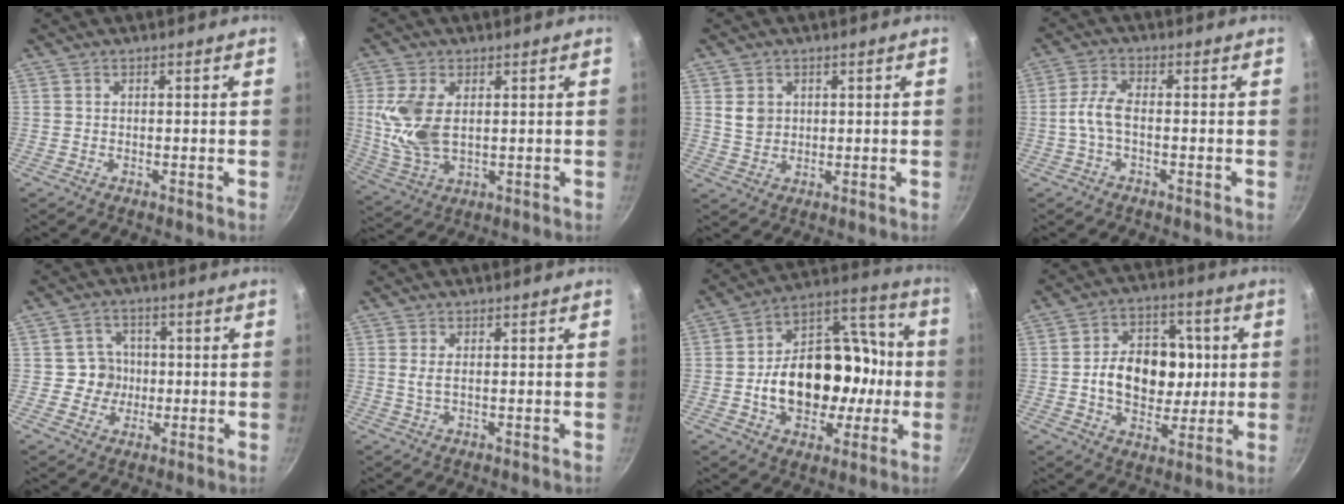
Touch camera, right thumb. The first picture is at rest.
{"total": 10.6, "force": [1.4, 6.0, 8.7], "torque": [-0.187, -0.008, 0.038]}
{"total": 3.9, "force": [1.1, 3.2, 1.9], "torque": [-0.018, -0.008, 0.025]}
{"total": 4.8, "force": [-0.8, 2.1, 4.3], "torque": [-0.098, 0.013, -0.022]}
{"total": 5.4, "force": [-0.4, 5.3, 1.1], "torque": [0.019, 0.014, -0.011]}
{"total": 1.7, "force": [0.3, 0.5, 1.6], "torque": [-0.042, 0.001, 0.013]}
{"total": 22.8, "force": [-2.2, 14.7, 17.2], "torque": [-0.230, 0.048, -0.025]}
{"total": 15.0, "force": [0.3, 10.8, 10.4], "torque": [-0.122, 0.020, 0.008]}